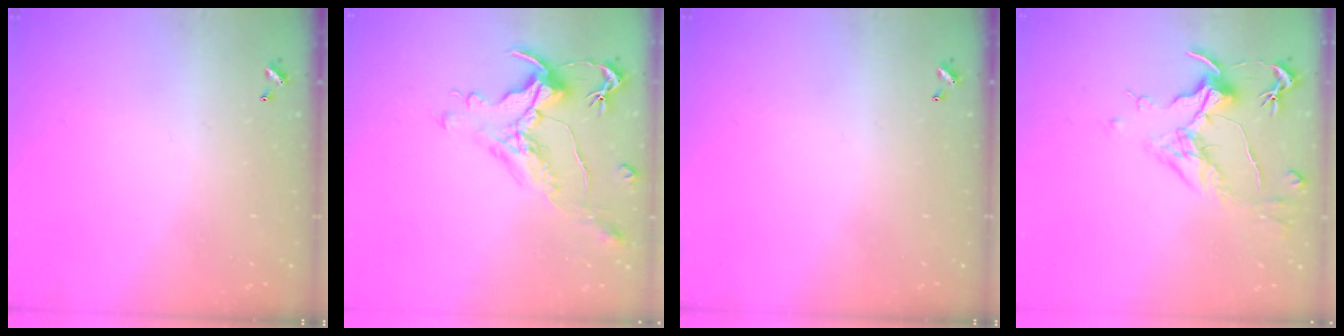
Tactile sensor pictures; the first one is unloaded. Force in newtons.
{"total": 1.7, "press": 1.1, "slide": 1.3}
{"total": 0.0}
{"total": 1.7, "press": 1.5, "slide": 0.9}